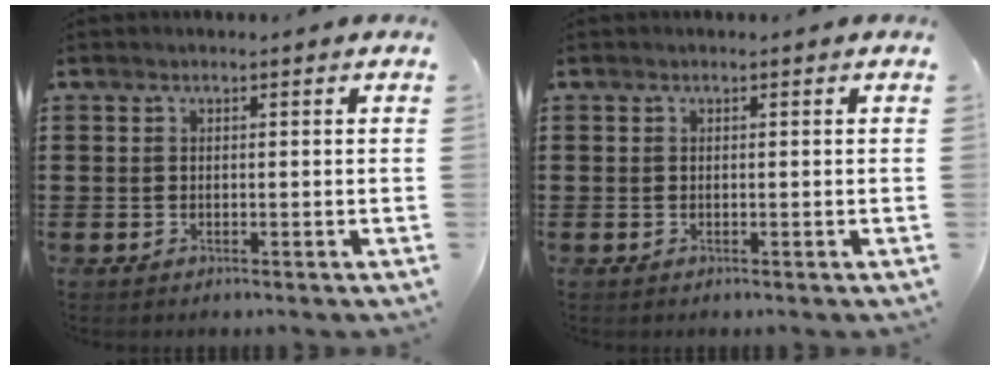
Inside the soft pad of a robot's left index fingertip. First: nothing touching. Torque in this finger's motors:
{"motor_torque": [0.00, 0.00, 0.00, 0.01]}